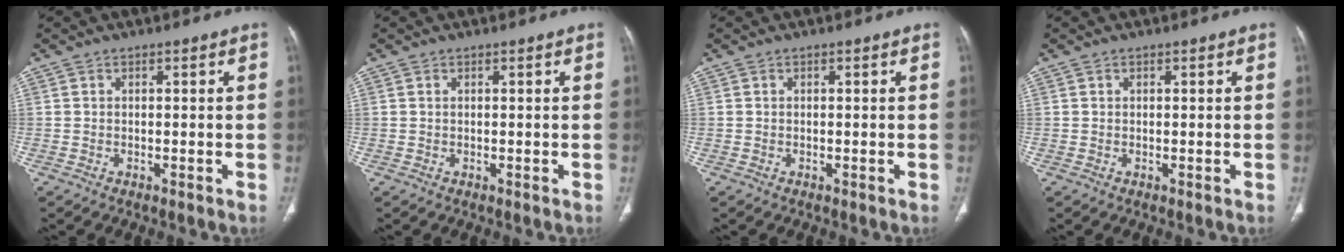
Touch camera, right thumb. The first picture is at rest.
{"total": 0.0}
{"total": 0.0}
{"total": 0.0}